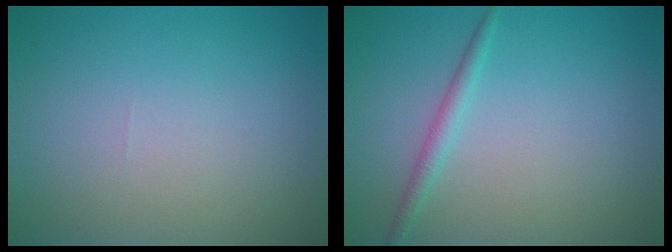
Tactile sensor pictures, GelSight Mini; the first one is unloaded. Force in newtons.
{"total": 1.4, "press": 1.4, "slide": 0.1}